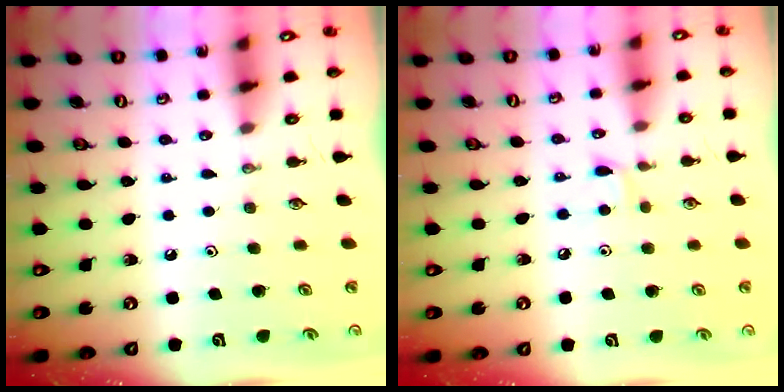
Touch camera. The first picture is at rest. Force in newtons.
{"total": 4.6, "press": 4.6, "slide": 0.6}